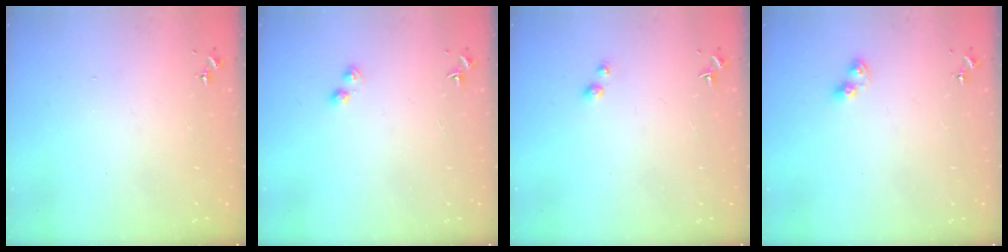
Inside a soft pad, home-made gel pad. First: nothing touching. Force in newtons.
{"total": 2.8, "press": 2.8, "slide": 0.4}
{"total": 2.8, "press": 2.8, "slide": 0.3}
{"total": 4.5, "press": 4.5, "slide": 0.4}